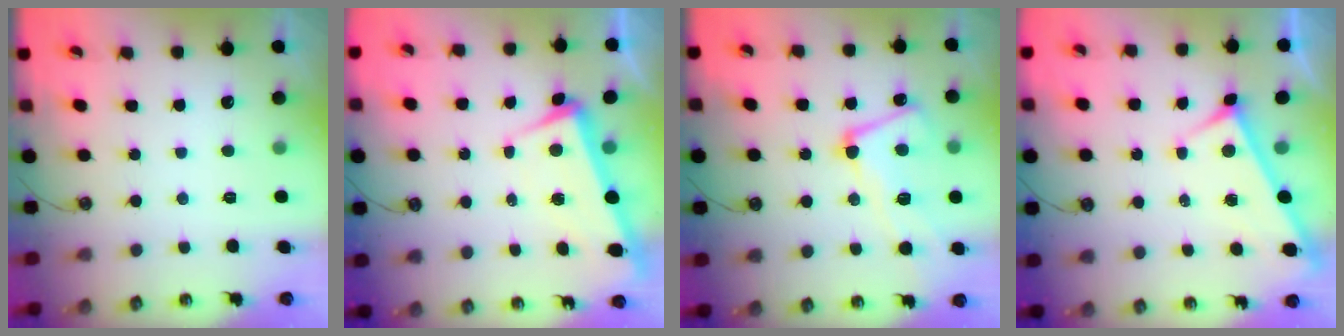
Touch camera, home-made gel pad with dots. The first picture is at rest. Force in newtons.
{"total": 3.3, "press": 2.9, "slide": 1.6}
{"total": 8.4, "press": 8.2, "slide": 1.7}
{"total": 3.8, "press": 3.8, "slide": 0.4}